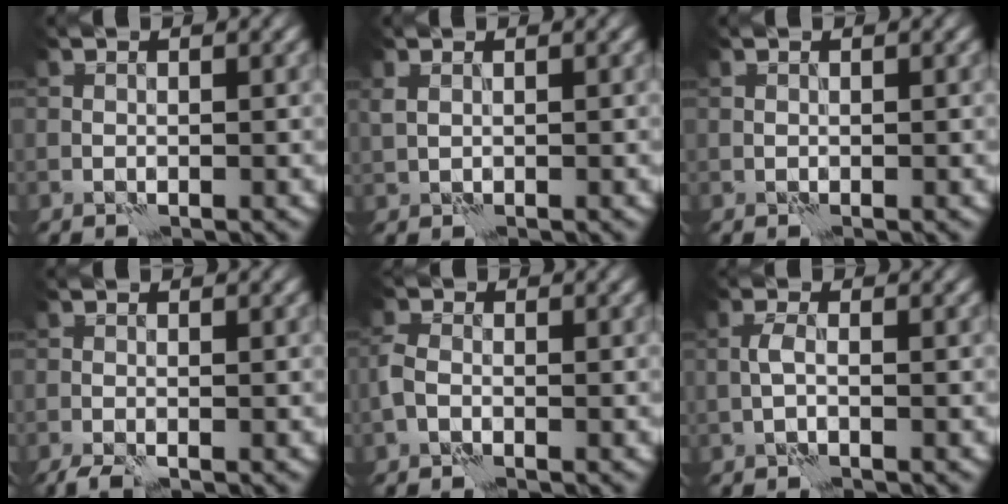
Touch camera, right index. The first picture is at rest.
{"total": 0.7, "force": [0.5, 0.4, 0.3], "torque": [-0.006, -0.002, 0.013]}
{"total": 0.0}
{"total": 1.7, "force": [-1.3, 0.2, 1.1], "torque": [-0.025, -0.004, -0.030]}
{"total": 1.2, "force": [-0.6, 0.7, 0.8], "torque": [-0.023, 0.003, -0.020]}
{"total": 0.9, "force": [-0.3, 0.0, 0.8], "torque": [-0.020, 0.003, -0.009]}